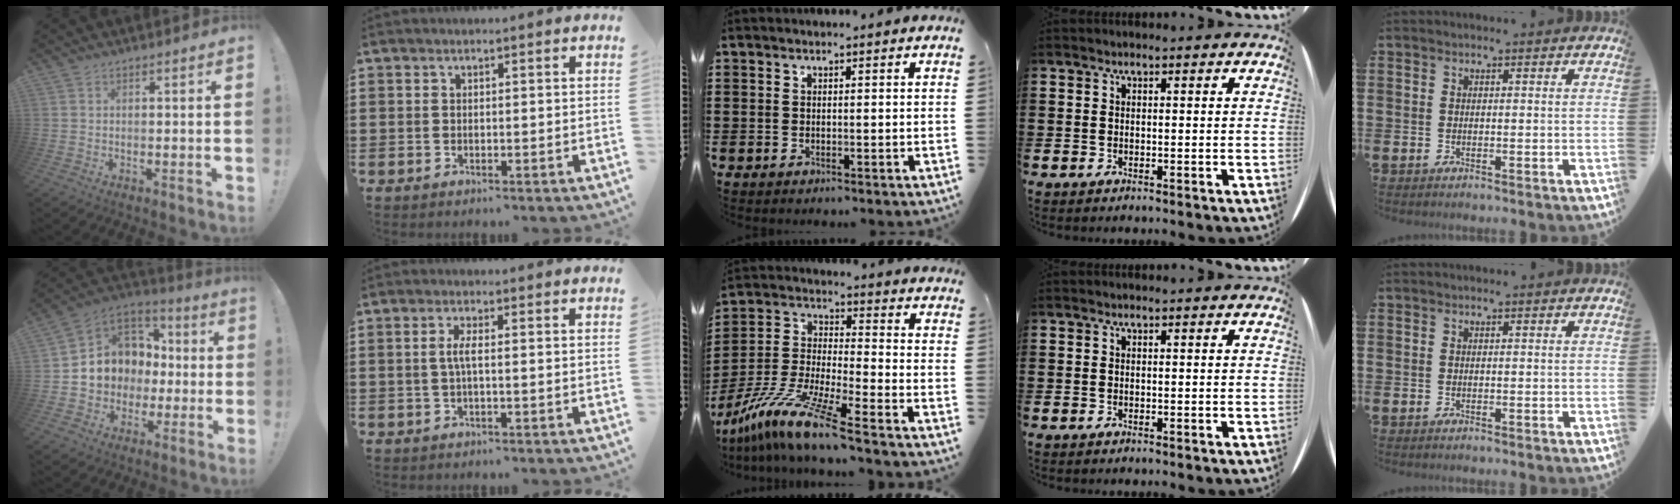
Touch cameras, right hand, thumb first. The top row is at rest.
{"thumb": {"total": 9.9, "force": [0.5, 9.5, 2.9], "torque": [-0.034, -0.009, 0.029]}, "index": {"total": 2.5, "force": [-0.2, 0.4, 2.4], "torque": [-0.053, -0.003, -0.009]}, "middle": {"total": 10.8, "force": [-9.0, -0.4, 6.0], "torque": [-0.143, -0.010, -0.189]}}